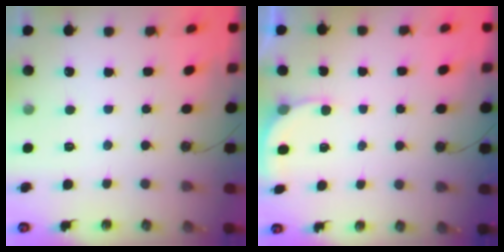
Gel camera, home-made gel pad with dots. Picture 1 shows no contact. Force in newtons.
{"total": 2.6, "press": 2.6, "slide": 0.2}